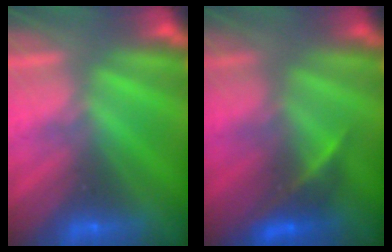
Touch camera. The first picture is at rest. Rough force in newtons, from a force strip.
{"total": 2.4}